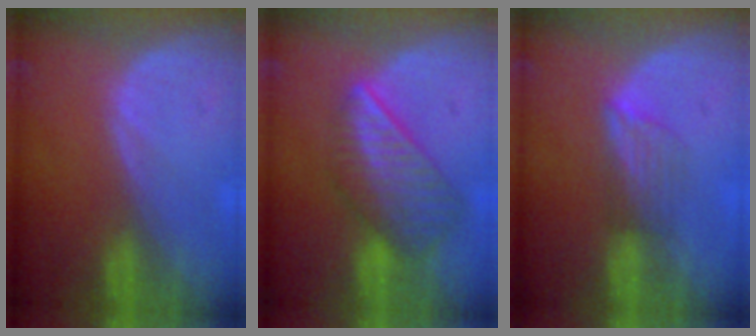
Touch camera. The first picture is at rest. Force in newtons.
{"total": 8.4, "press": 7.5, "slide": 3.8}
{"total": 3.5, "press": 3.2, "slide": 1.4}